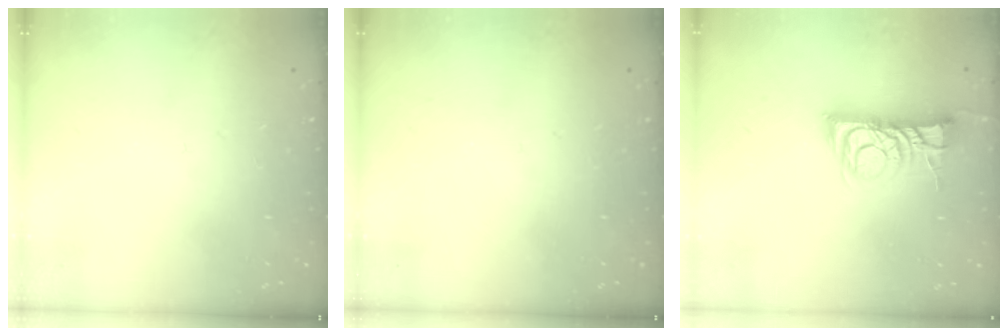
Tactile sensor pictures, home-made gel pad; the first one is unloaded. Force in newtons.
{"total": 0.0}
{"total": 10.8, "press": 10.8, "slide": 0.8}